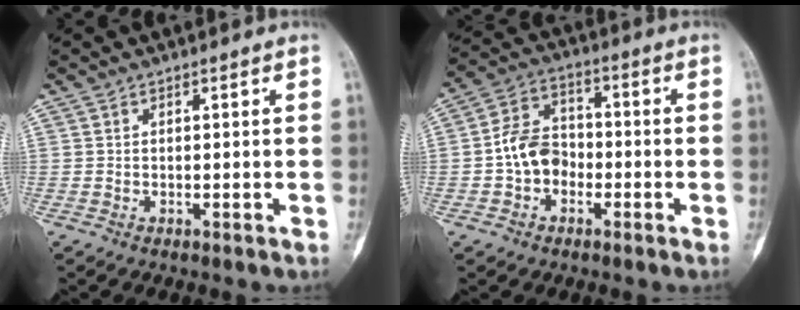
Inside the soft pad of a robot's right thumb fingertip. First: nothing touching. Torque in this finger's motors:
{"motor_torque": [0.37, 1.48, 0.81, -0.22, 0.11]}